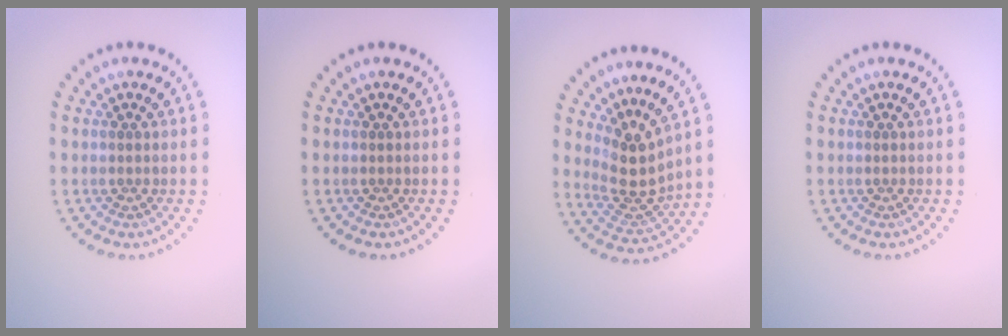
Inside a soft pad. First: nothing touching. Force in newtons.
{"total": 0.0}
{"total": 3.7, "press": 2.9, "slide": 2.2}
{"total": 0.0}